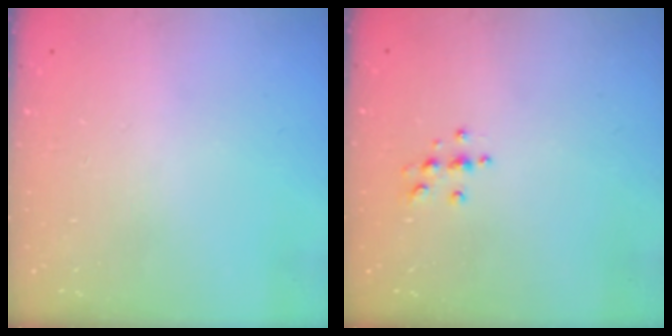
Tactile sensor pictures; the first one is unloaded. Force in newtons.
{"total": 4.6, "press": 4.5, "slide": 0.6}